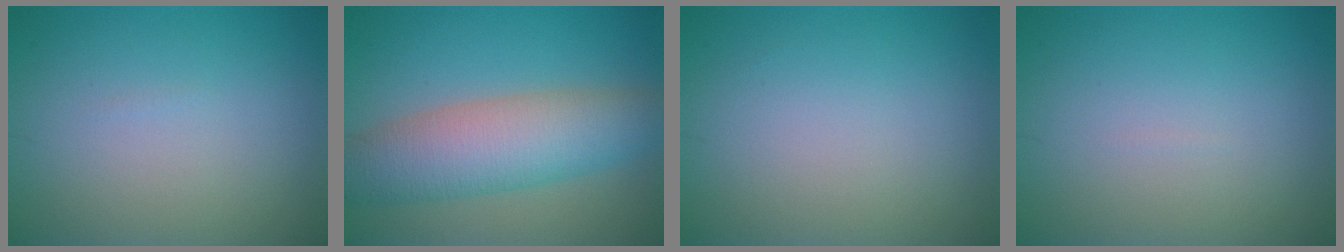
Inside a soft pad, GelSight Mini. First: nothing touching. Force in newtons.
{"total": 7.5, "press": 7.5, "slide": 0.5}
{"total": 0.0}
{"total": 0.0}